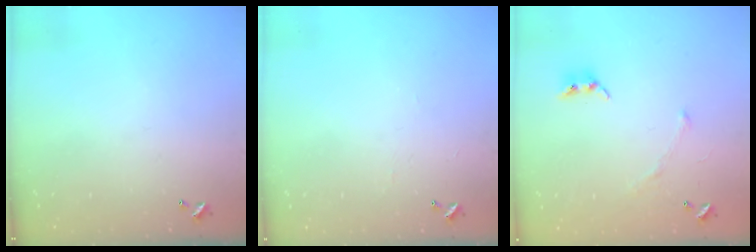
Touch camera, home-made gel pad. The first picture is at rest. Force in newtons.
{"total": 2.2, "press": 2.2, "slide": 0.4}
{"total": 3.2, "press": 3.0, "slide": 1.0}